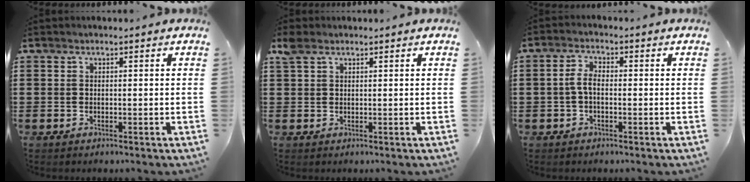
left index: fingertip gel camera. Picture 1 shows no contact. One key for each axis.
{"total": 1.7, "fx": 1.0, "fy": 1.0, "fz": 0.9, "tx": -0.023, "ty": 0.005, "tz": 0.019}
{"total": 3.7, "fx": -0.5, "fy": 1.8, "fz": 3.2, "tx": -0.076, "ty": 0.003, "tz": -0.014}